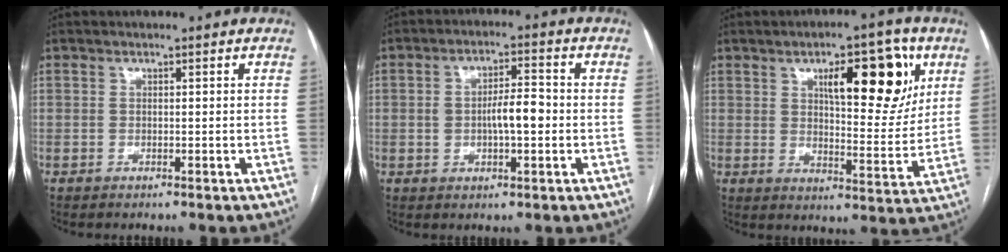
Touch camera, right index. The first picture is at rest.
{"total": 6.1, "force": [-0.5, 2.0, 5.7], "torque": [-0.100, 0.013, -0.007]}
{"total": 13.6, "force": [6.0, 4.2, 11.4], "torque": [-0.153, 0.011, 0.088]}